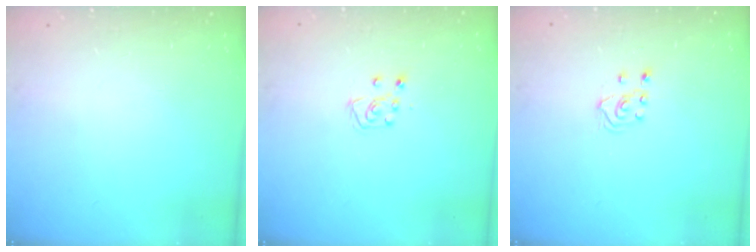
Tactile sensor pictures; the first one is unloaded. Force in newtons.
{"total": 6.3, "press": 6.3, "slide": 0.3}
{"total": 3.1, "press": 3.0, "slide": 0.8}